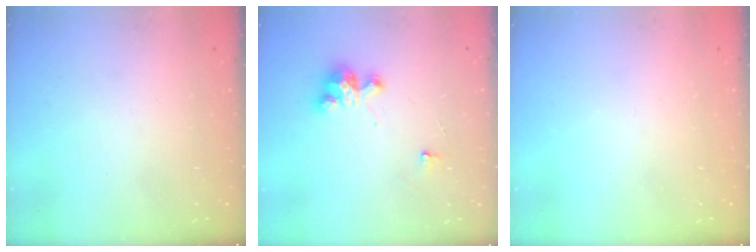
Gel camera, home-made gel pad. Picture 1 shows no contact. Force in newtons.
{"total": 5.6, "press": 5.6, "slide": 0.2}
{"total": 0.0}